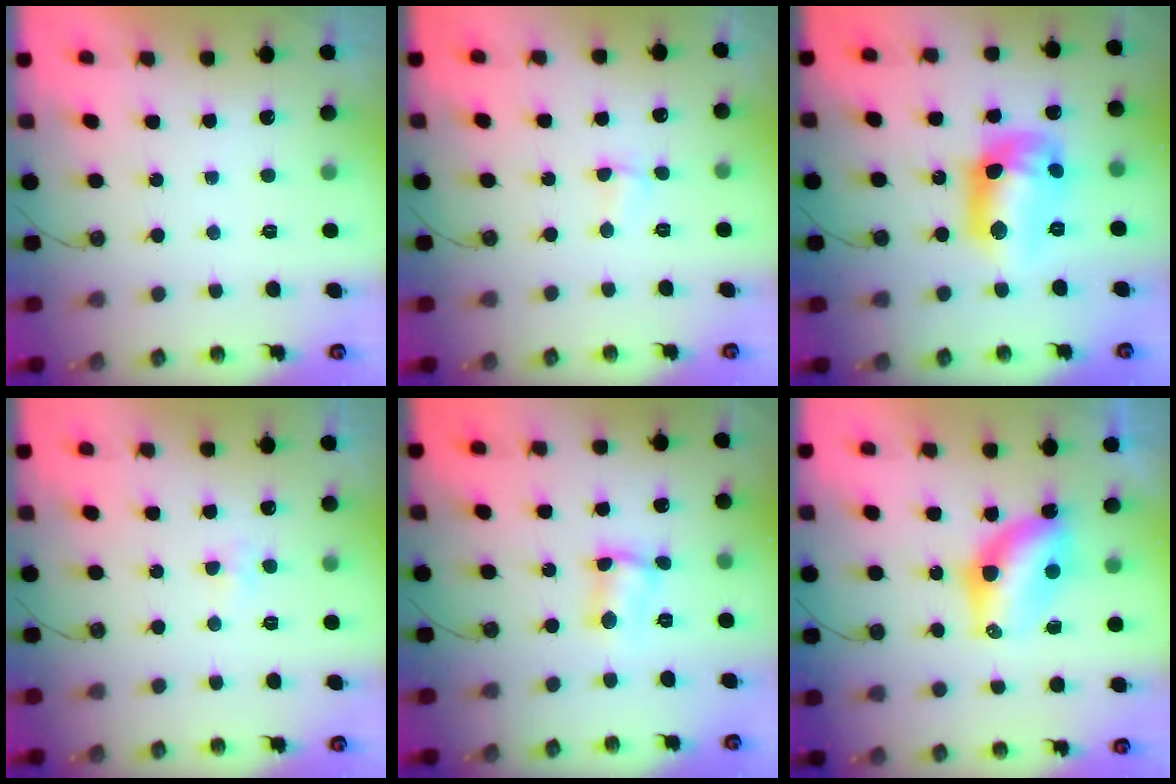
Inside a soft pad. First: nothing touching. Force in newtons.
{"total": 2.7, "press": 2.6, "slide": 0.7}
{"total": 14.3, "press": 14.2, "slide": 0.9}
{"total": 4.6, "press": 3.7, "slide": 2.6}
{"total": 4.1, "press": 3.8, "slide": 1.6}
{"total": 7.2, "press": 7.1, "slide": 0.5}